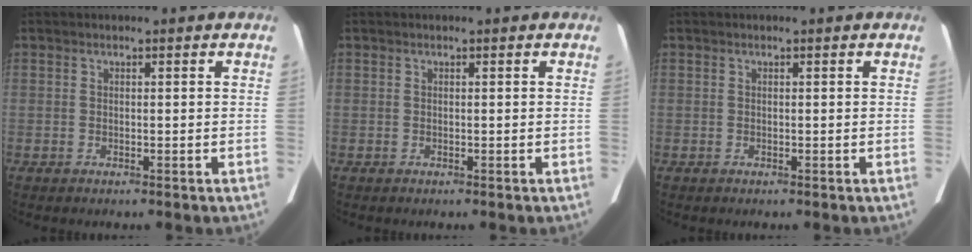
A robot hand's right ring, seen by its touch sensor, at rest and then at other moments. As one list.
[{"total": 0.0}, {"total": 0.0}]